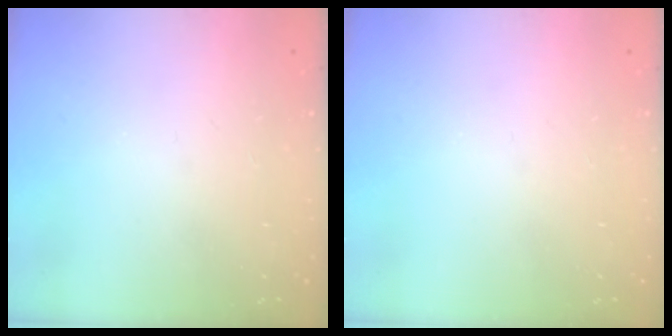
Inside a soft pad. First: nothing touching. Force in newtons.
{"total": 0.0}